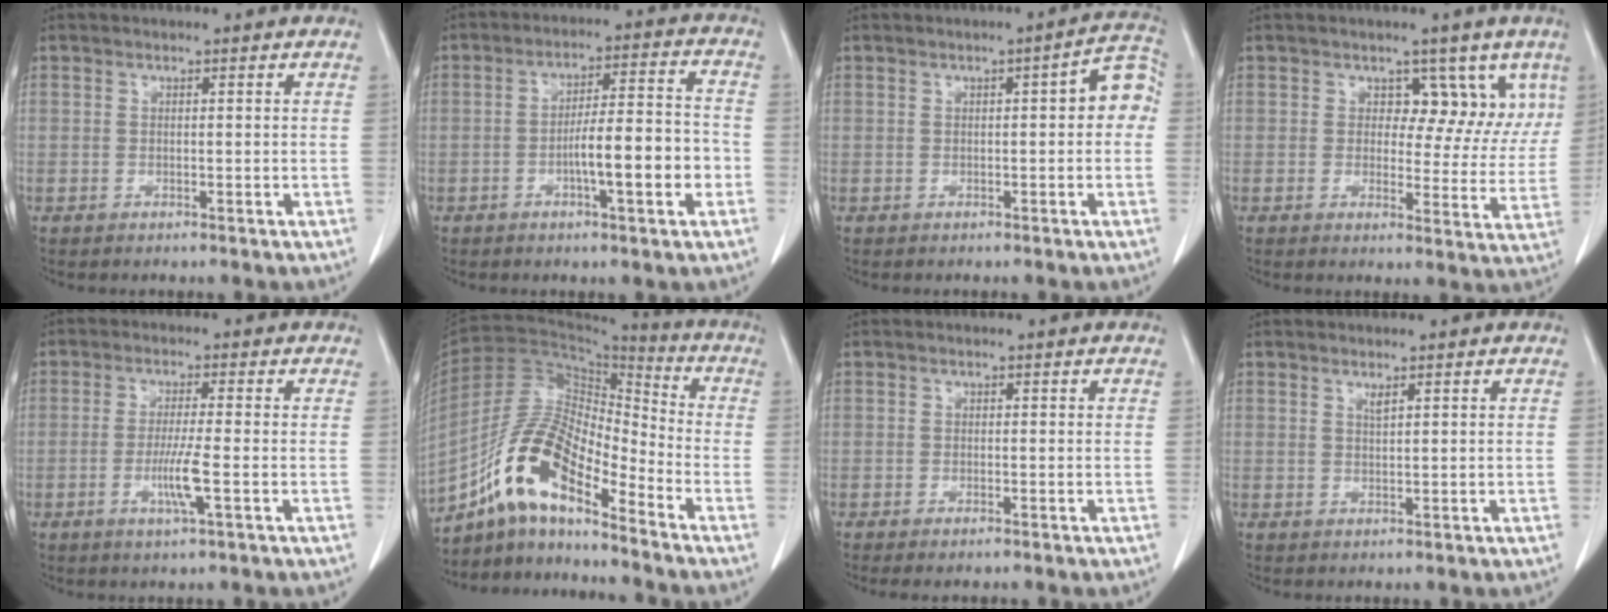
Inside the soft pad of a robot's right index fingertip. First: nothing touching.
{"total": 9.9, "force": [-3.0, 1.2, 9.3], "torque": [-0.151, 0.016, -0.046]}
{"total": 5.1, "force": [0.3, 1.4, 4.9], "torque": [-0.051, 0.022, -0.002]}
{"total": 7.2, "force": [4.0, 4.9, 3.4], "torque": [-0.017, -0.005, 0.042]}
{"total": 6.6, "force": [-2.2, -0.5, 6.2], "torque": [-0.118, -0.013, -0.043]}
{"total": 13.8, "force": [-9.2, 3.6, 9.7], "torque": [-0.193, 0.021, -0.167]}
{"total": 1.5, "force": [-1.2, 0.2, 0.9], "torque": [-0.011, -0.003, -0.016]}
{"total": 0.9, "force": [0.6, 0.0, 0.6], "torque": [-0.014, -0.005, 0.013]}